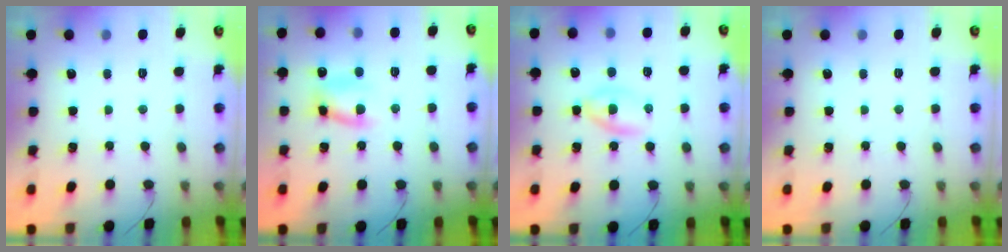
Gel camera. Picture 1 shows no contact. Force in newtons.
{"total": 7.9, "press": 7.9, "slide": 0.5}
{"total": 2.7, "press": 2.5, "slide": 1.1}
{"total": 0.0}